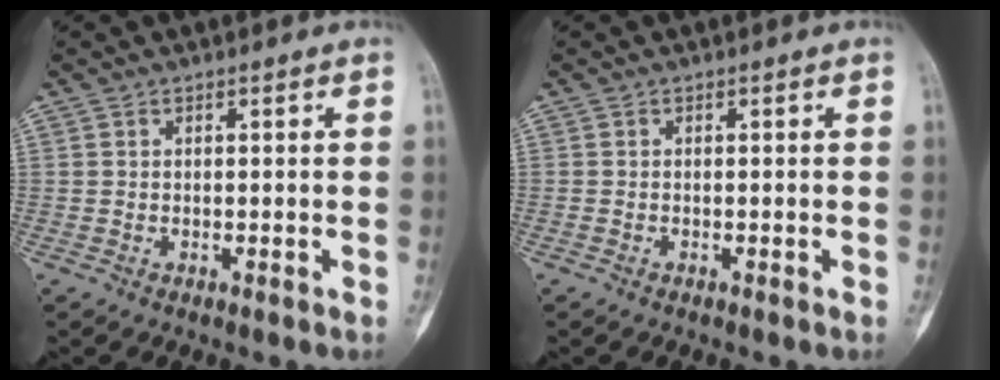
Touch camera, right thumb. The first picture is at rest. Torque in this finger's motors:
{"motor_torque": [-0.54, -0.19, -0.18, 0.01, 0.02]}